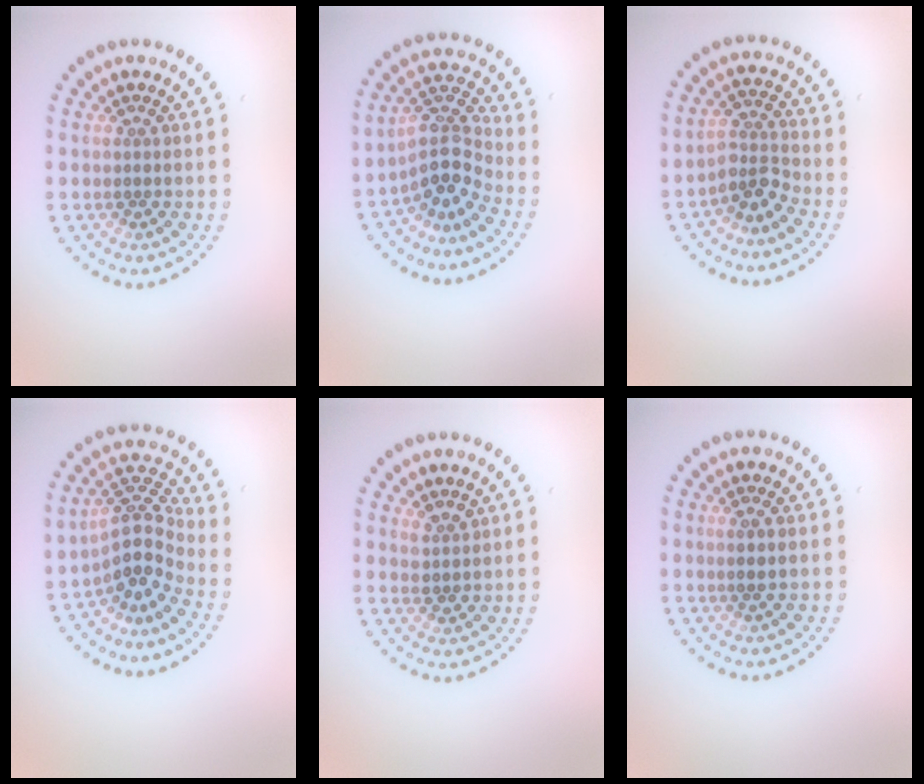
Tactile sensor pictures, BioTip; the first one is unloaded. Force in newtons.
{"total": 3.9, "press": 3.2, "slide": 2.1}
{"total": 2.8, "press": 2.0, "slide": 2.0}
{"total": 4.1, "press": 3.2, "slide": 2.6}
{"total": 1.4, "press": 1.2, "slide": 0.6}
{"total": 0.8, "press": 0.7, "slide": 0.5}